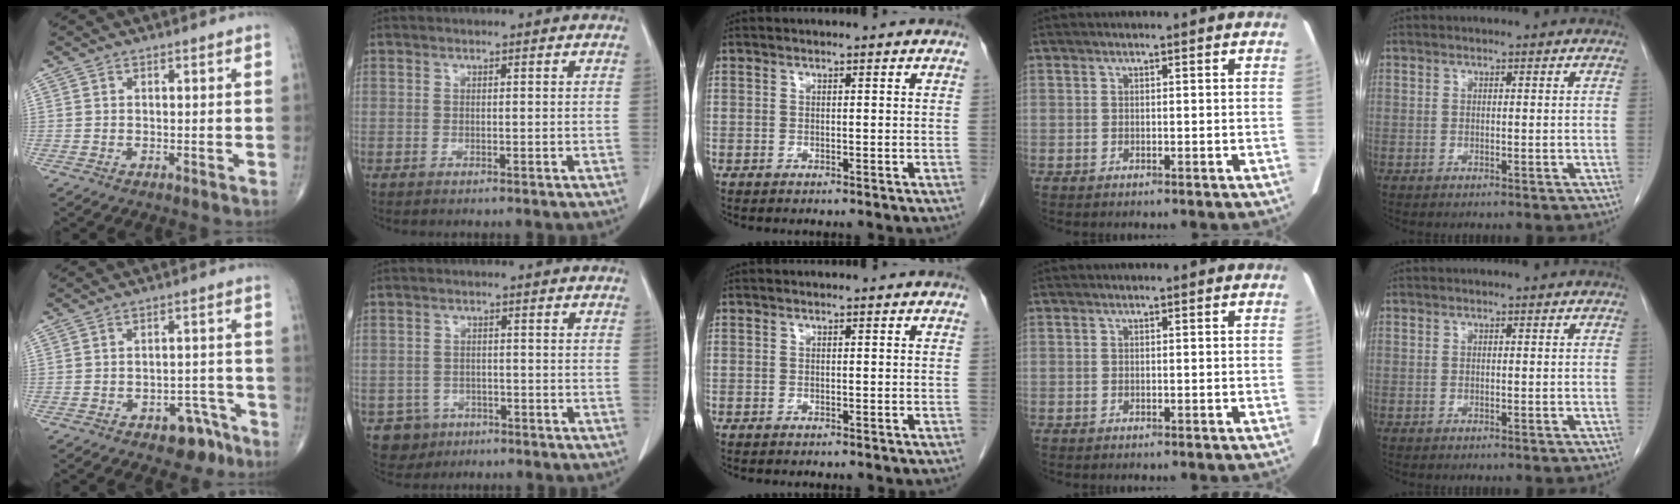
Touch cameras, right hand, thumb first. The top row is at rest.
{"thumb": {"total": 6.6, "force": [-4.3, 3.8, 3.3], "torque": [-0.014, 0.042, -0.057]}, "index": {"total": 4.2, "force": [-2.3, 3.5, 0.1], "torque": [0.000, 0.011, -0.030]}}